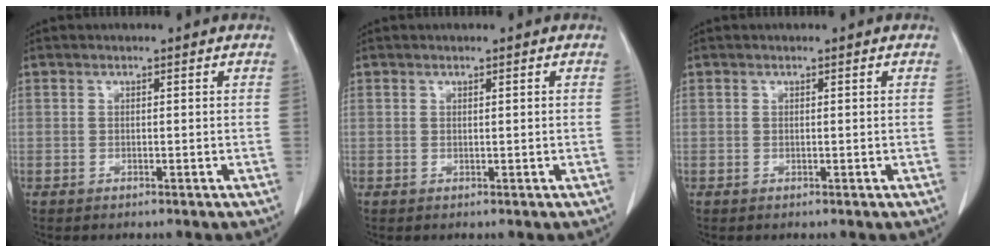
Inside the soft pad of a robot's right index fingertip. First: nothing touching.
{"total": 0.0}
{"total": 0.0}